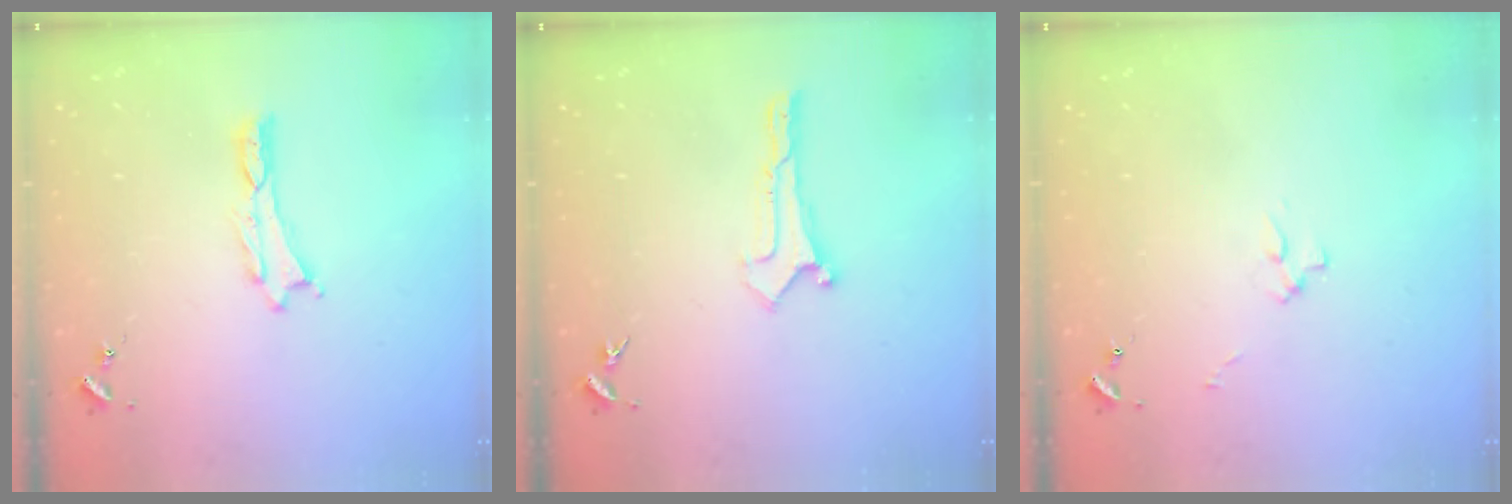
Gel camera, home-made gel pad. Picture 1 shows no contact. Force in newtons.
{"total": 0.0}
{"total": 2.5, "press": 2.5, "slide": 0.3}